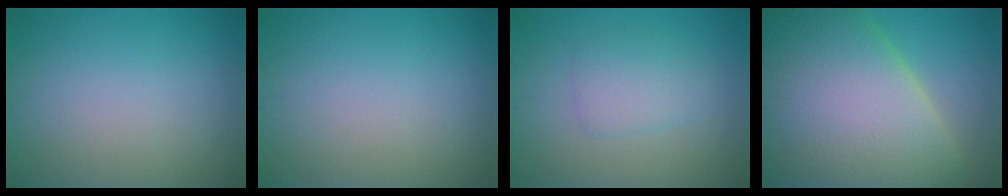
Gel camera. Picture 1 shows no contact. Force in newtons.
{"total": 0.0}
{"total": 2.3, "press": 2.3, "slide": 0.0}
{"total": 18.1, "press": 18.0, "slide": 1.1}